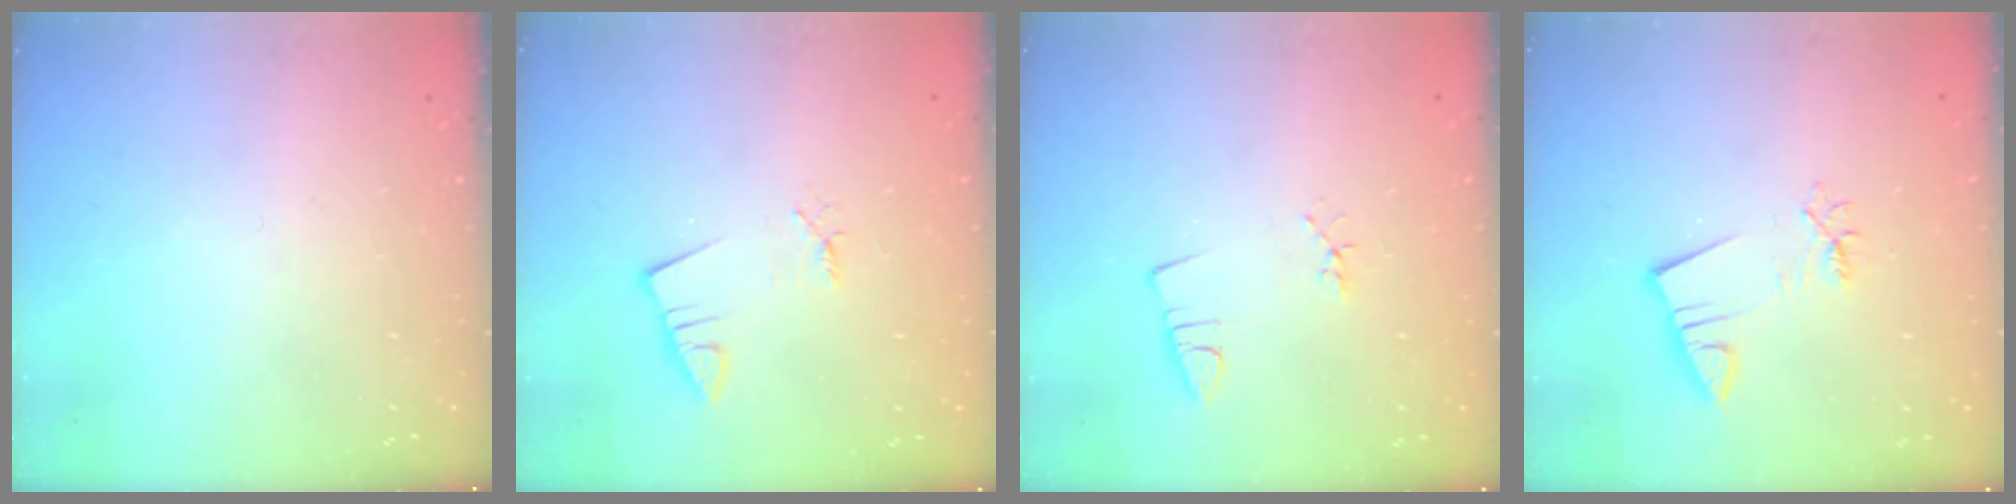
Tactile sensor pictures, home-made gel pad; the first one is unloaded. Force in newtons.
{"total": 1.4, "press": 1.4, "slide": 0.1}
{"total": 2.2, "press": 1.7, "slide": 1.3}
{"total": 3.9, "press": 3.8, "slide": 0.5}